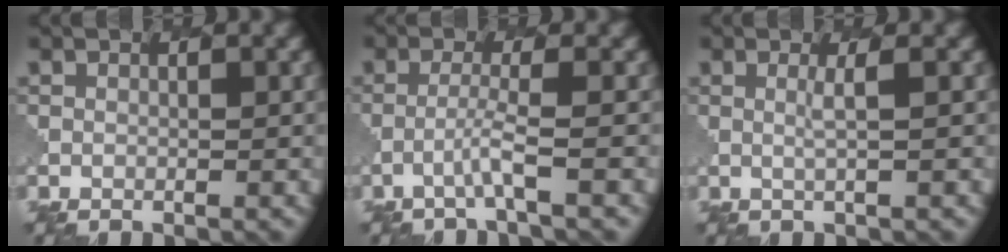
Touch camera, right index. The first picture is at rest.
{"total": 1.8, "force": [-1.0, 0.0, 1.6], "torque": [-0.027, 0.004, -0.031]}
{"total": 1.1, "force": [0.4, 0.3, 1.0], "torque": [-0.019, -0.003, 0.005]}